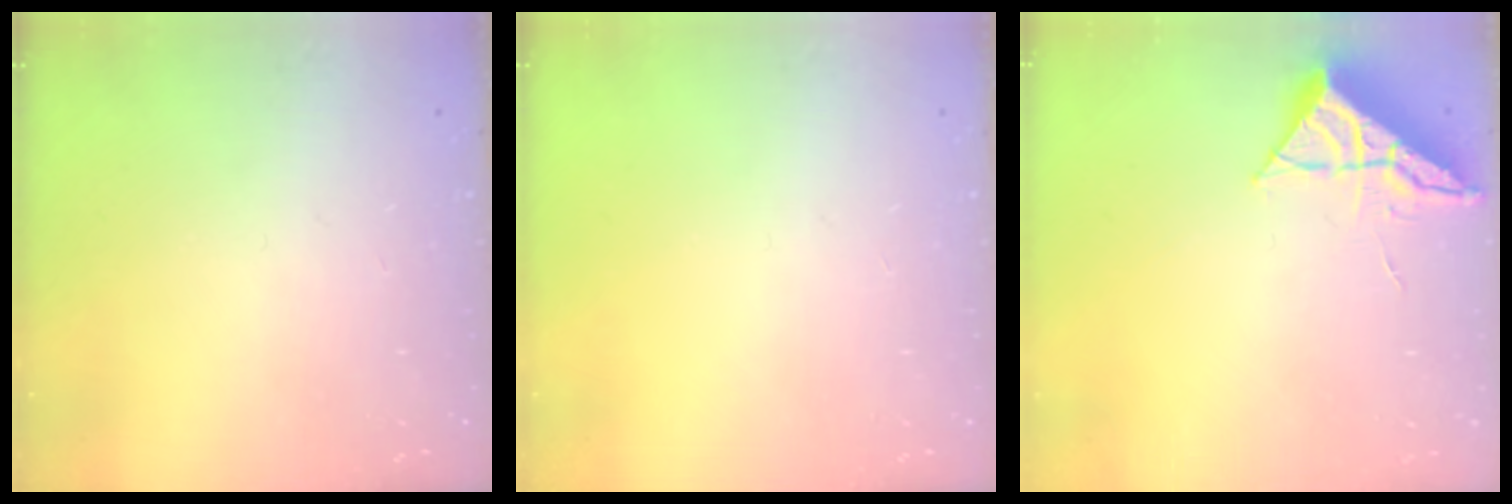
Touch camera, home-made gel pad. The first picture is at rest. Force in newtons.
{"total": 0.0}
{"total": 6.6, "press": 6.6, "slide": 0.3}